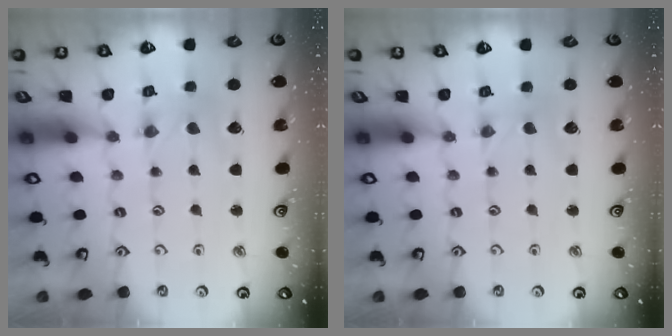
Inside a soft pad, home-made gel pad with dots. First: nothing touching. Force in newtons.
{"total": 0.0}